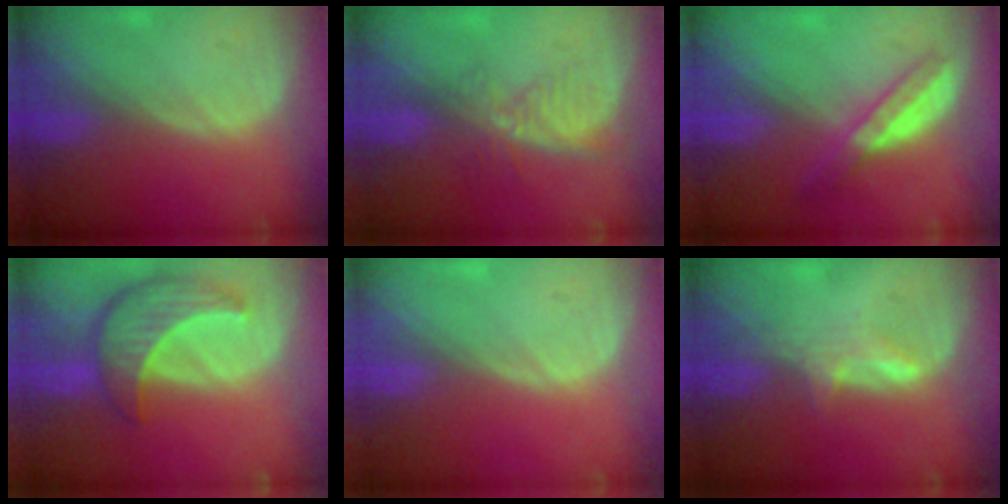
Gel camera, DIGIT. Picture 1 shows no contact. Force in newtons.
{"total": 5.4, "press": 4.6, "slide": 2.8}
{"total": 5.5, "press": 4.9, "slide": 2.5}
{"total": 8.7, "press": 7.8, "slide": 3.8}
{"total": 0.0}
{"total": 2.8, "press": 2.8, "slide": 0.4}